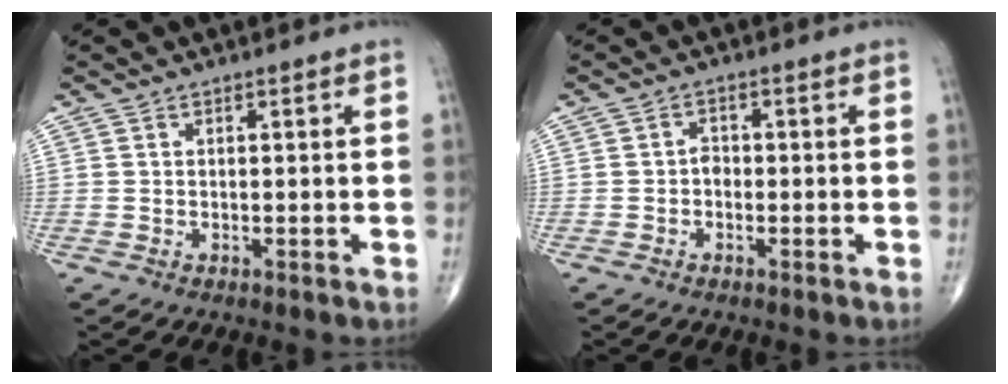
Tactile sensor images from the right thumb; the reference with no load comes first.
{"total": 1.7, "force": [-0.5, 1.3, 1.0], "torque": [-0.007, 0.006, -0.013]}